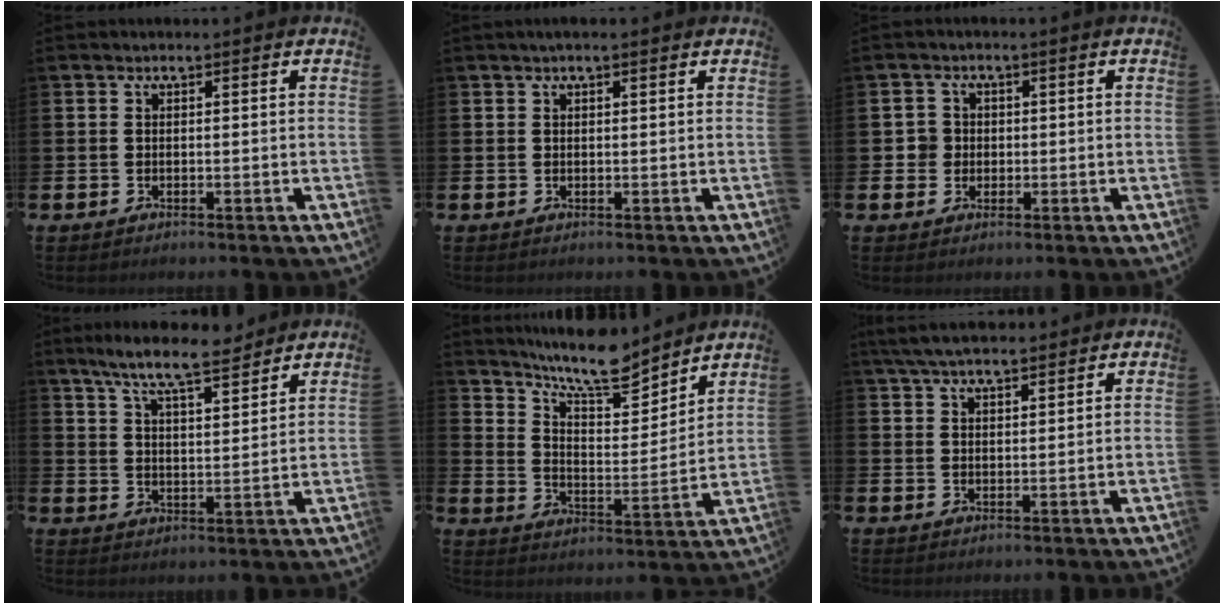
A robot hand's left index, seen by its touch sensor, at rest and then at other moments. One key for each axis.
{"total": 1.1, "fx": 0.8, "fy": 0.2, "fz": 0.7, "tx": -0.006, "ty": 0.000, "tz": 0.011}
{"total": 2.7, "fx": 0.2, "fy": 2.6, "fz": 0.4, "tx": -0.011, "ty": 0.007, "tz": -0.001}
{"total": 8.3, "fx": 7.5, "fy": 1.0, "fz": 3.4, "tx": -0.088, "ty": -0.033, "tz": 0.133}
{"total": 9.7, "fx": 9.0, "fy": 1.6, "fz": 3.3, "tx": -0.086, "ty": -0.059, "tz": 0.163}
{"total": 5.0, "fx": 4.5, "fy": 1.2, "fz": 1.8, "tx": -0.046, "ty": -0.008, "tz": 0.084}